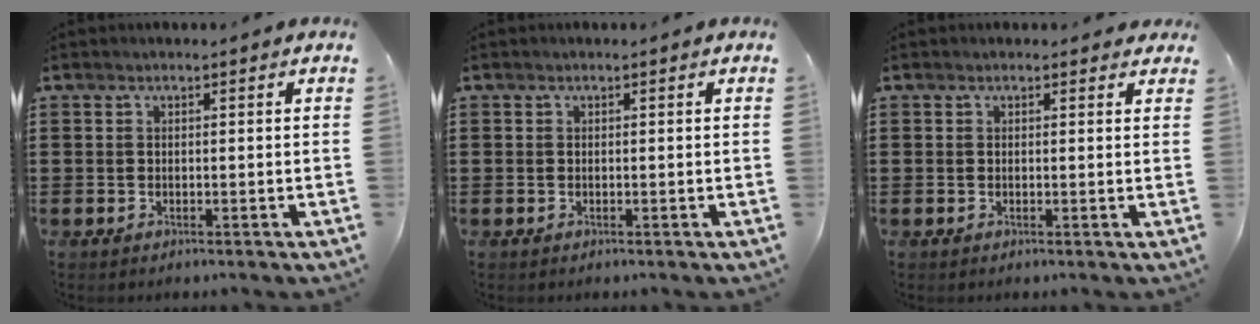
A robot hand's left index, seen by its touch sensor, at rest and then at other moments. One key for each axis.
{"total": 0.0}
{"total": 0.7, "fx": 0.5, "fy": 0.4, "fz": 0.3, "tx": -0.006, "ty": 0.005, "tz": 0.009}